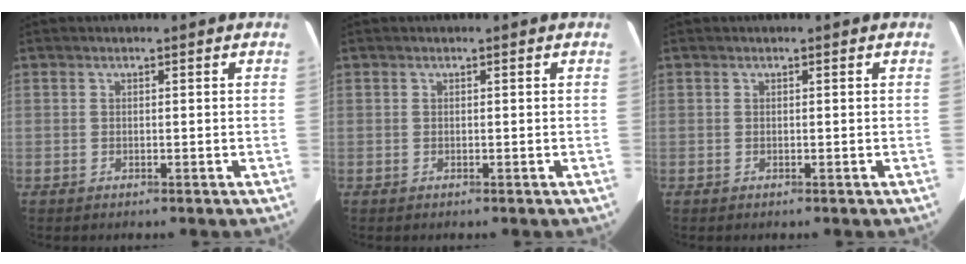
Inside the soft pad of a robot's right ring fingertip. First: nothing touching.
{"total": 0.0}
{"total": 0.0}